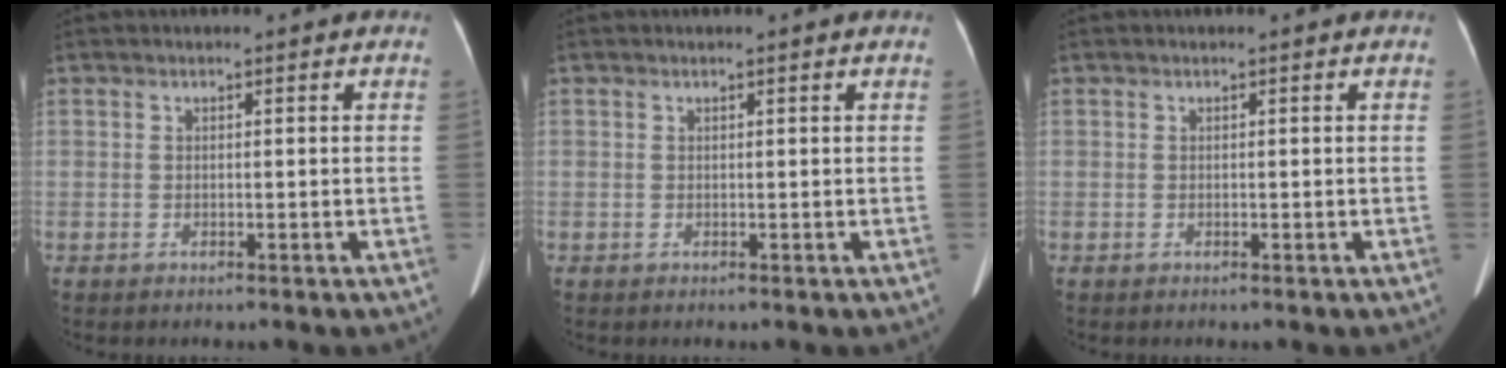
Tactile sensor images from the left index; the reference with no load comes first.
{"total": 0.6, "force": [0.6, 0.2, 0.2], "torque": [-0.006, -0.001, 0.002]}
{"total": 0.0}